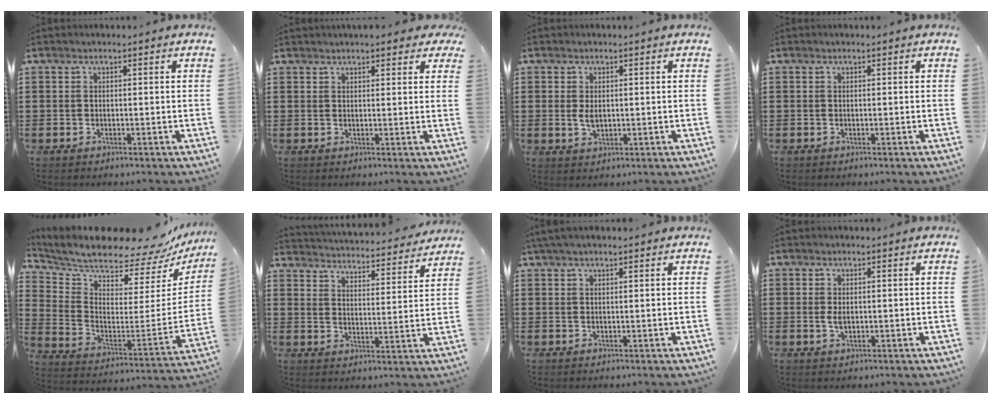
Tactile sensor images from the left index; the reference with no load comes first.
{"total": 2.5, "force": [2.3, 0.4, 0.9], "torque": [-0.024, 0.001, 0.043]}
{"total": 2.5, "force": [0.3, 1.4, 2.0], "torque": [-0.049, 0.002, 0.003]}
{"total": 0.0}
{"total": 7.8, "force": [7.5, 0.5, 2.1], "torque": [-0.075, -0.084, 0.122]}
{"total": 3.6, "force": [3.5, -0.3, 0.1], "torque": [-0.026, -0.035, 0.053]}
{"total": 1.8, "force": [1.4, 0.2, 1.1], "torque": [-0.023, 0.002, 0.026]}
{"total": 1.8, "force": [0.2, 0.9, 1.6], "torque": [-0.040, 0.000, 0.001]}